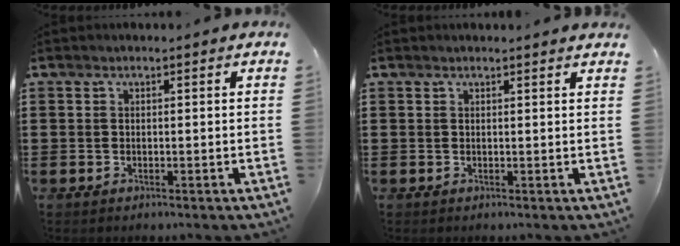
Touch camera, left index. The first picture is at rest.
{"total": 0.5, "force": [0.5, 0.0, 0.1], "torque": [-0.004, -0.003, 0.010]}